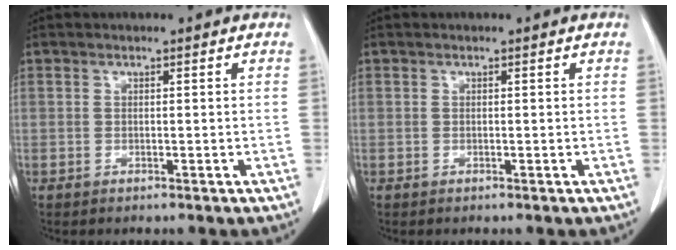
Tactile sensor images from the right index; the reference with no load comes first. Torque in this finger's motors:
{"motor_torque": [0.00, 0.00, 0.00, 0.00]}